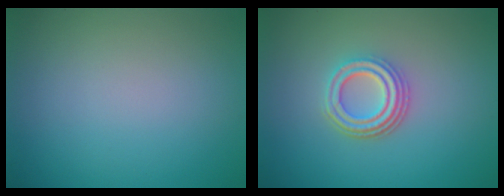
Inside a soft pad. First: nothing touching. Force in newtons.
{"total": 3.9, "press": 3.0, "slide": 2.5}